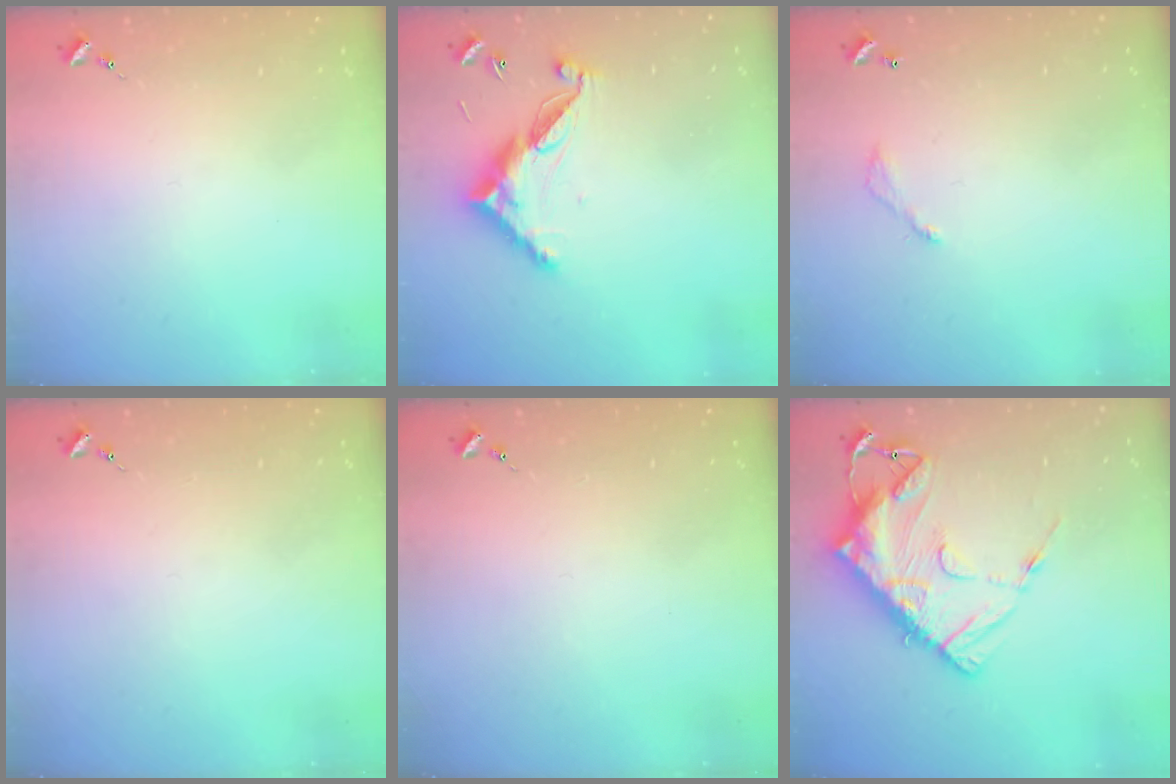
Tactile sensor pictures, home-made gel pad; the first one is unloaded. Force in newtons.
{"total": 12.2, "press": 12.1, "slide": 0.3}
{"total": 3.8, "press": 3.8, "slide": 0.2}
{"total": 0.0}
{"total": 0.0}
{"total": 16.9, "press": 16.8, "slide": 1.8}